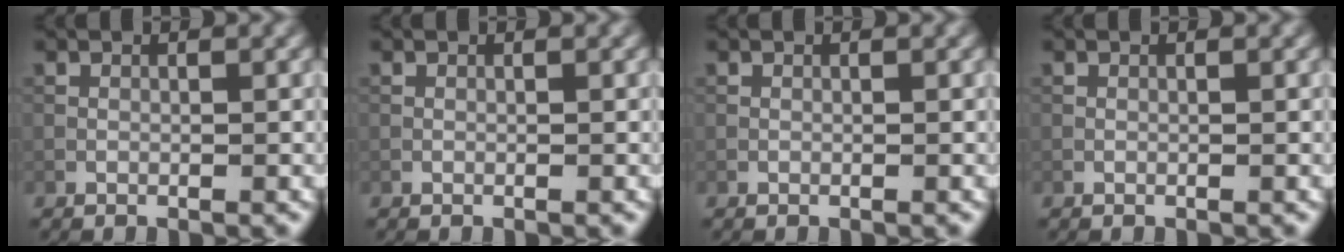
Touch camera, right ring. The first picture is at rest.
{"total": 0.0}
{"total": 0.0}
{"total": 0.0}